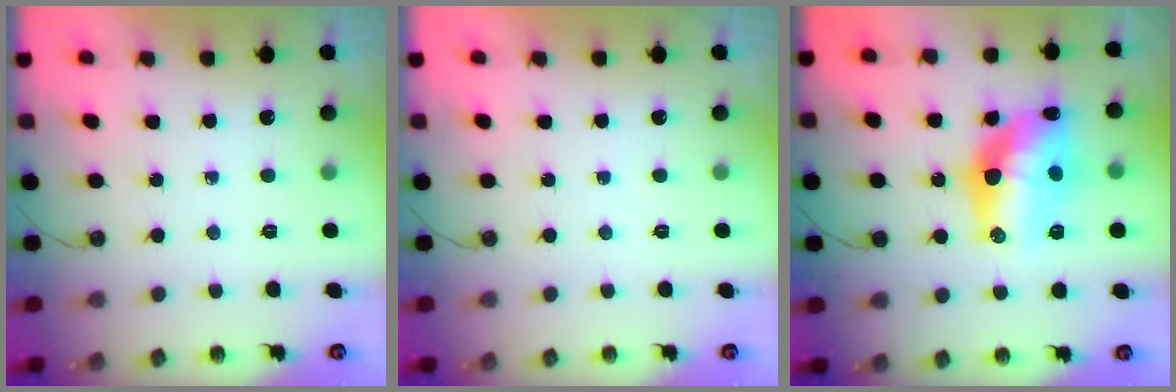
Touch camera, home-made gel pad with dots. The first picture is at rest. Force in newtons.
{"total": 0.0}
{"total": 16.9, "press": 16.4, "slide": 4.1}